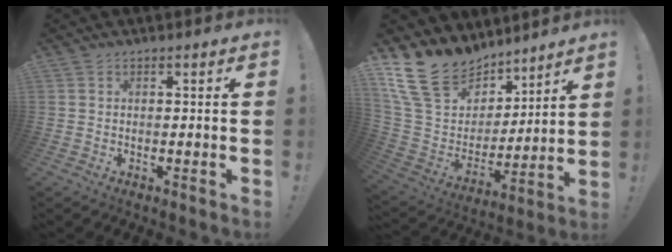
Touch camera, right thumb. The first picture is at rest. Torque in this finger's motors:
{"motor_torque": [1.25, 1.63, 0.32, 0.32, 0.12]}